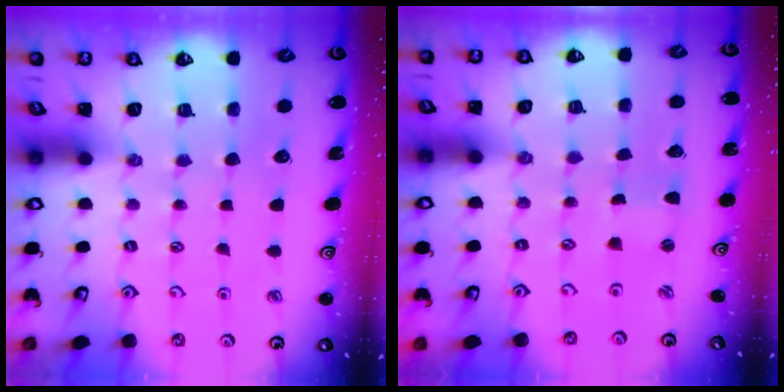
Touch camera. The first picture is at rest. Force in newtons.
{"total": 0.0}